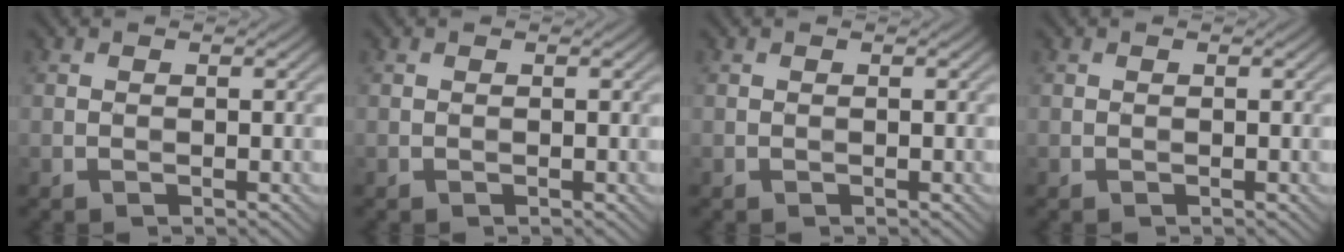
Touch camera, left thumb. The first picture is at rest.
{"total": 0.0}
{"total": 0.0}
{"total": 0.0}